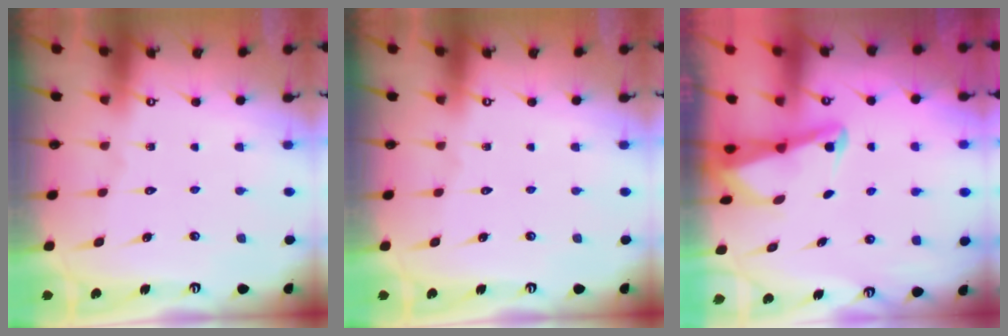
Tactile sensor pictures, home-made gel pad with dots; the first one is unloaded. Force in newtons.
{"total": 0.0}
{"total": 2.7, "press": 2.6, "slide": 0.6}